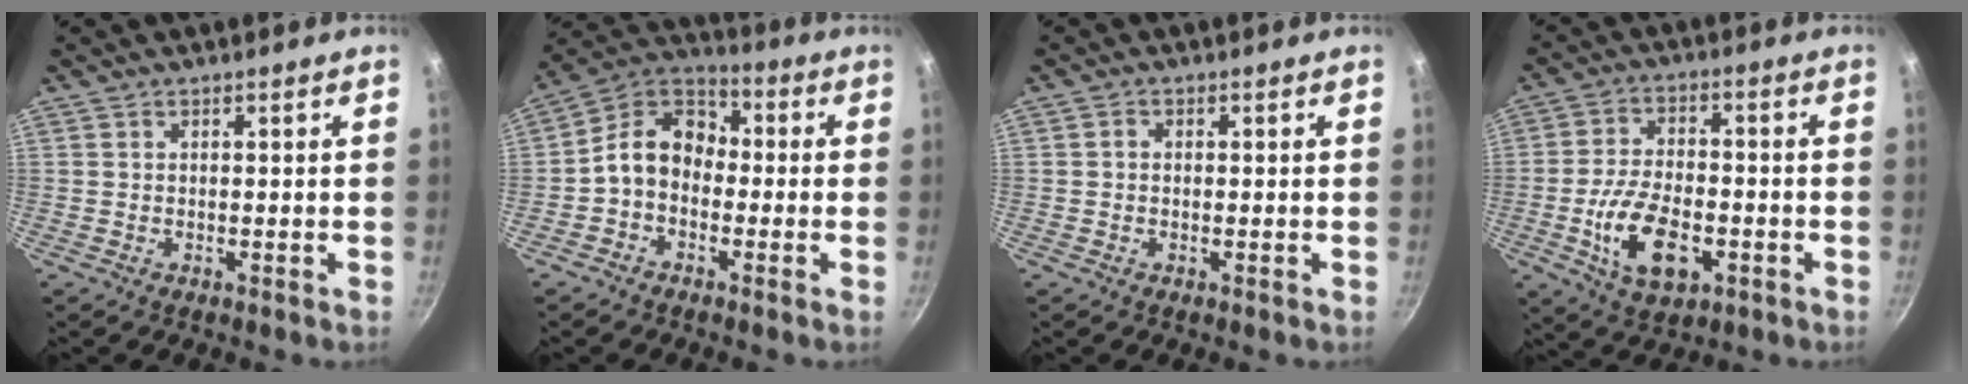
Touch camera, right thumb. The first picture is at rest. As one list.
[{"total": 9.8, "force": [-1.6, 7.5, 6.0], "torque": [-0.073, 0.042, -0.056]}, {"total": 1.0, "force": [0.0, 0.9, 0.6], "torque": [-0.009, 0.006, -0.001]}, {"total": 12.7, "force": [-3.9, 7.0, 9.9], "torque": [-0.173, 0.015, -0.065]}]